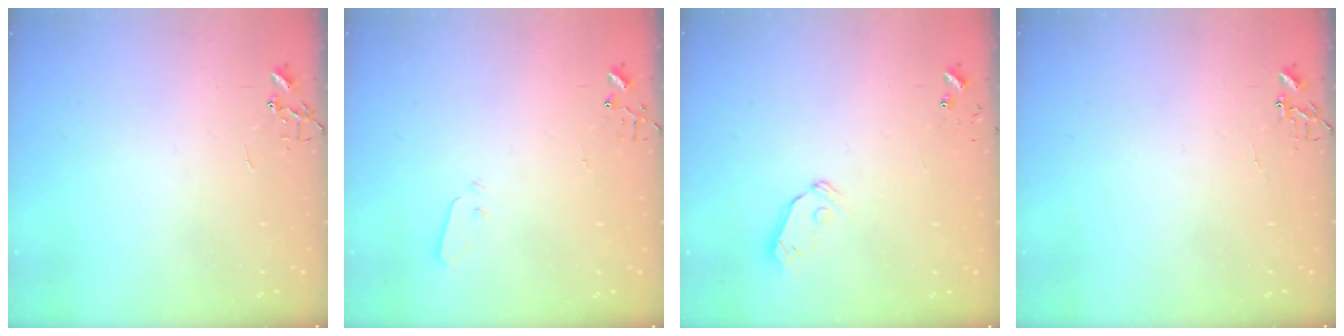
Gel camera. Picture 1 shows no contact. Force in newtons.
{"total": 2.2, "press": 2.2, "slide": 0.4}
{"total": 5.5, "press": 5.4, "slide": 0.9}
{"total": 4.3, "press": 4.3, "slide": 0.4}